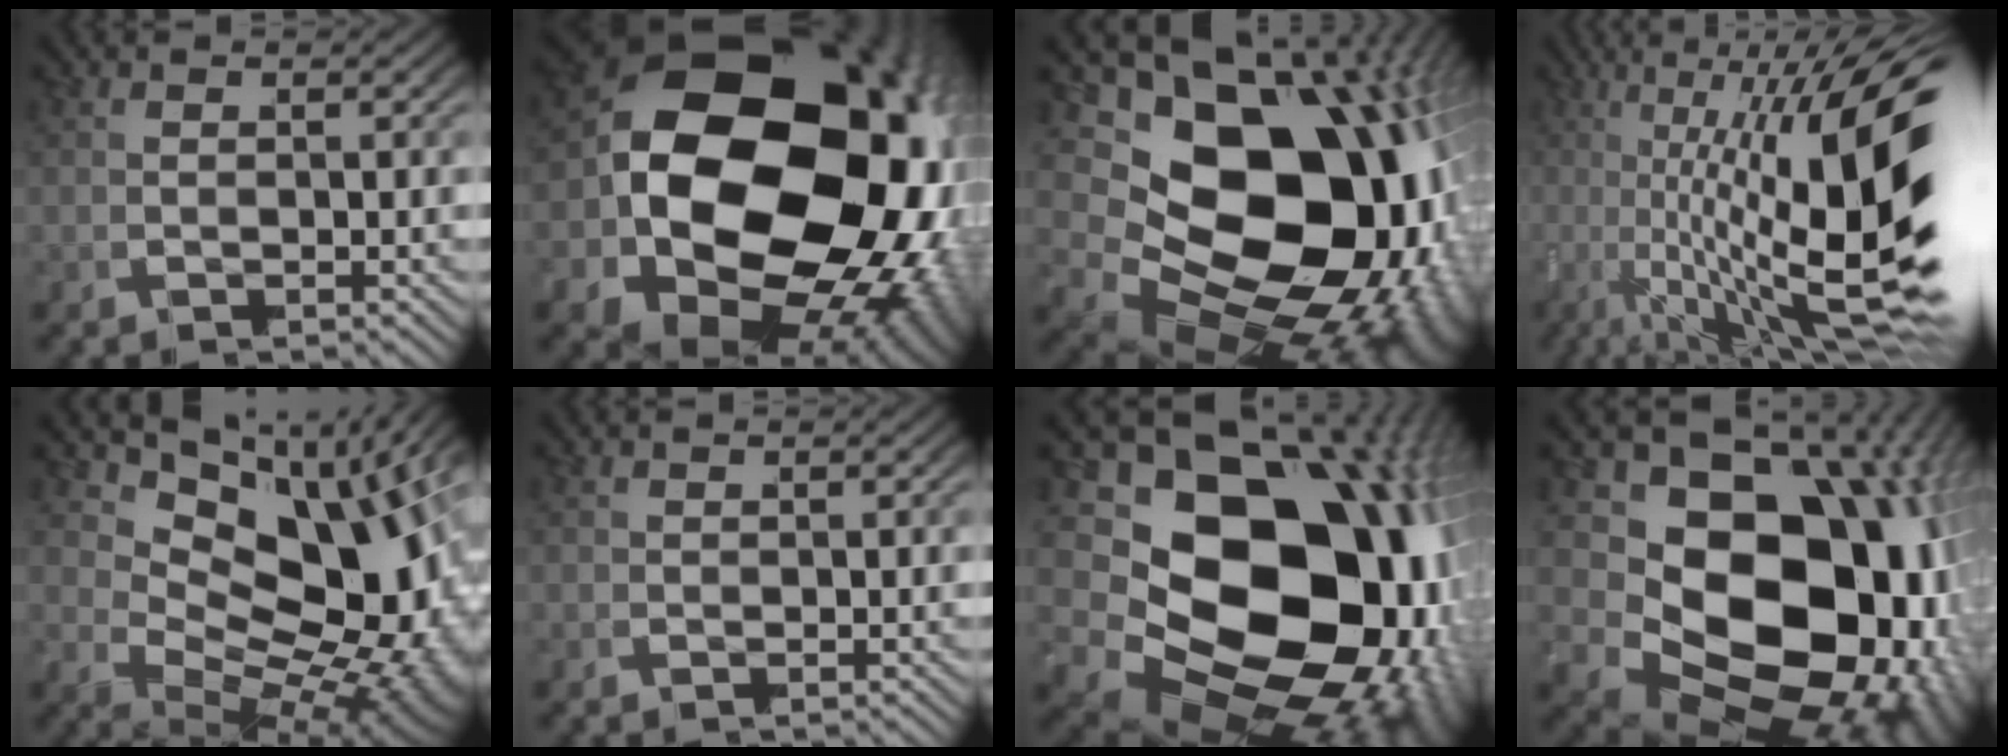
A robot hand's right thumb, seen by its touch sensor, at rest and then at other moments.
{"total": 34.8, "force": [-0.8, 24.4, 24.9], "torque": [-0.402, -0.102, 0.022]}
{"total": 24.8, "force": [-1.5, 17.5, 17.5], "torque": [-0.306, -0.083, 0.010]}
{"total": 16.8, "force": [-0.5, 9.3, 13.9], "torque": [-0.238, -0.072, 0.029]}
{"total": 15.2, "force": [1.4, 9.9, 11.5], "torque": [-0.168, -0.046, 0.045]}
{"total": 0.0}
{"total": 27.8, "force": [-2.2, 19.9, 19.3], "torque": [-0.345, -0.101, 0.005]}
{"total": 24.6, "force": [-1.5, 17.3, 17.4], "torque": [-0.295, -0.100, 0.020]}